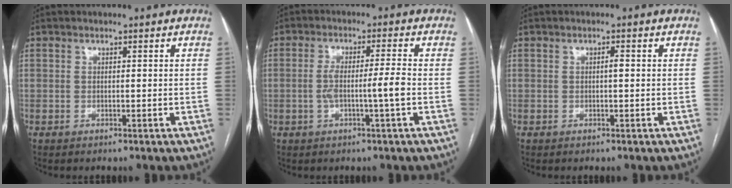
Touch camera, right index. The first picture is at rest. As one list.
[{"total": 5.3, "force": [-1.2, -0.4, 5.2], "torque": [-0.101, 0.009, -0.018]}, {"total": 0.9, "force": [0.0, 0.1, 0.8], "torque": [-0.012, 0.001, -0.001]}]